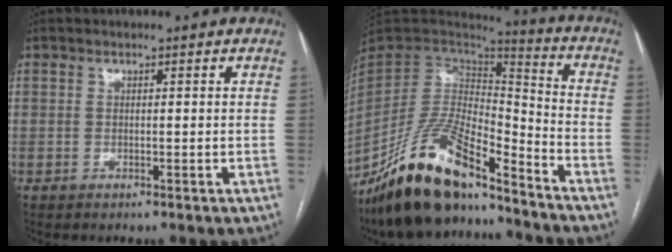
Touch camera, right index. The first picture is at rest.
{"total": 18.9, "force": [-14.6, 5.1, 10.8], "torque": [-0.213, 0.005, -0.266]}